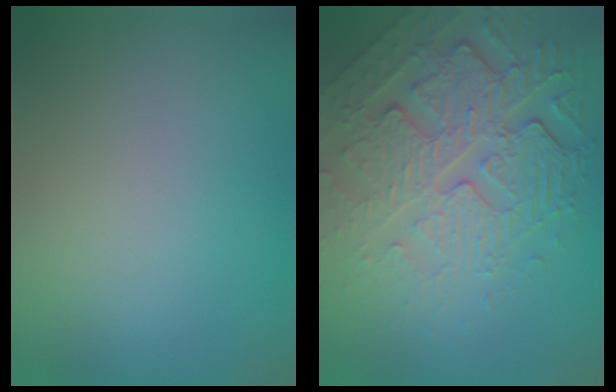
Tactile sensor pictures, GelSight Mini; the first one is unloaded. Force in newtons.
{"total": 7.4, "press": 5.4, "slide": 5.1}